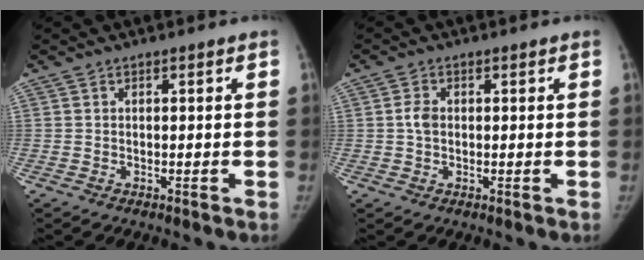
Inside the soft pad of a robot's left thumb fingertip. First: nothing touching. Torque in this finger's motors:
{"motor_torque": [0.21, 0.13, -0.46, -0.48, -0.16]}